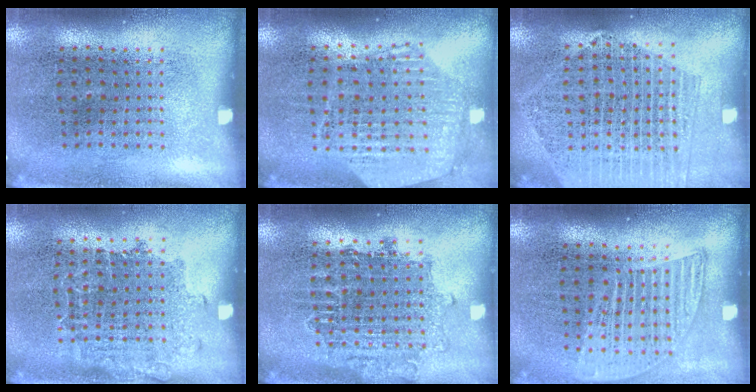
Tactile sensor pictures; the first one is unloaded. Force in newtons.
{"total": 1.2, "press": 1.2, "slide": 0.2}
{"total": 2.1, "press": 1.9, "slide": 0.9}
{"total": 1.1, "press": 0.9, "slide": 0.6}
{"total": 1.6, "press": 1.4, "slide": 0.7}
{"total": 1.2, "press": 1.1, "slide": 0.5}